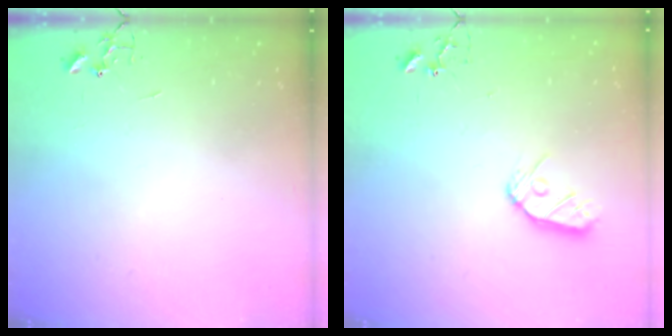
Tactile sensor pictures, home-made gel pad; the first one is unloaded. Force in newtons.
{"total": 9.1, "press": 9.1, "slide": 0.9}